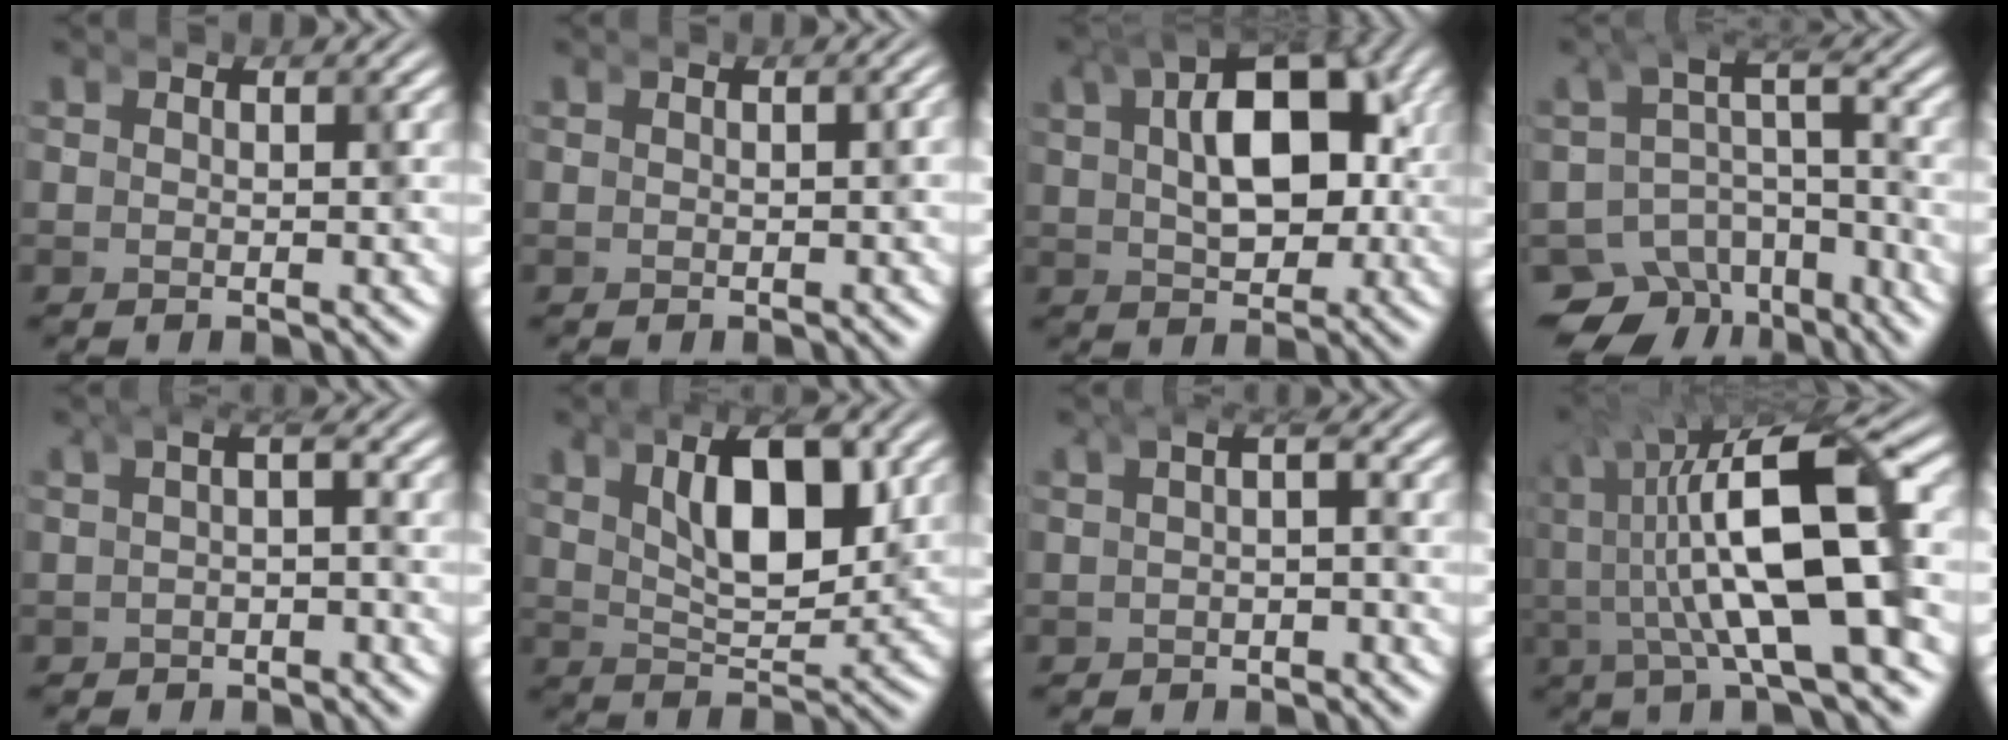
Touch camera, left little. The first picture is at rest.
{"total": 0.0}
{"total": 7.4, "force": [1.5, 3.8, 6.1], "torque": [-0.095, -0.005, 0.023]}
{"total": 9.7, "force": [-6.7, 6.2, 3.5], "torque": [-0.053, -0.038, -0.113]}
{"total": 2.1, "force": [-0.4, 1.4, 1.5], "torque": [-0.022, -0.004, -0.010]}
{"total": 7.0, "force": [1.2, 3.6, 5.9], "torque": [-0.094, -0.011, 0.018]}
{"total": 1.9, "force": [-0.2, 1.2, 1.5], "torque": [-0.018, 0.001, -0.008]}
{"total": 9.5, "force": [-2.7, 3.4, 8.5], "torque": [-0.139, -0.011, -0.045]}